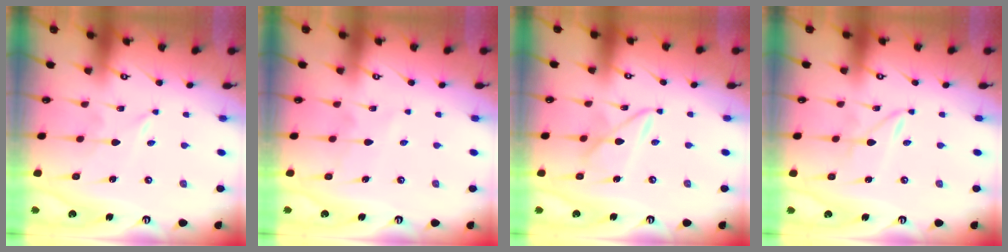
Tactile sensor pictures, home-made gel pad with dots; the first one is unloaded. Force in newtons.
{"total": 3.9, "press": 3.9, "slide": 0.4}
{"total": 7.7, "press": 7.7, "slide": 0.6}
{"total": 1.6, "press": 1.5, "slide": 0.2}